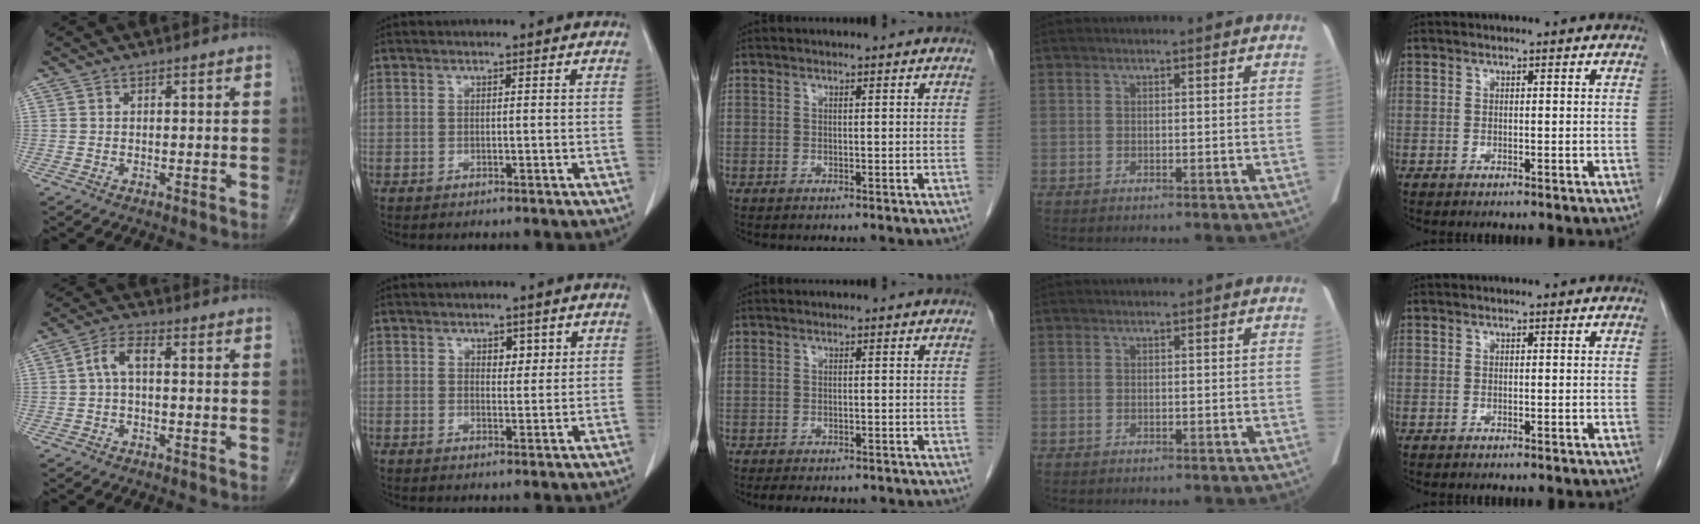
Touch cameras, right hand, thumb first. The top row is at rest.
{"thumb": {"total": 4.3, "force": [0.0, 1.9, 3.9], "torque": [-0.076, 0.019, -0.008]}, "index": {"total": 2.5, "force": [1.3, 1.5, 1.5], "torque": [-0.015, -0.001, 0.022]}, "middle": {"total": 8.9, "force": [-7.8, 2.7, 3.4], "torque": [-0.047, 0.000, -0.091]}}